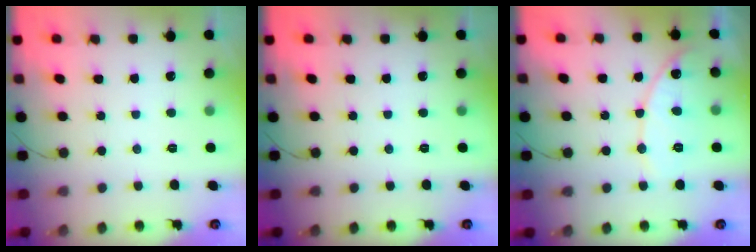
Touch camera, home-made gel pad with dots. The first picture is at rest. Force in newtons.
{"total": 0.0}
{"total": 10.6, "press": 10.6, "slide": 0.9}